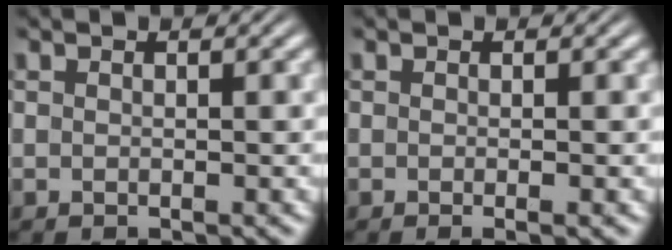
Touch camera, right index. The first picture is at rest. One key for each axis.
{"total": 0.7, "fx": -0.4, "fy": -0.1, "fz": 0.6, "tx": -0.007, "ty": 0.002, "tz": -0.008}